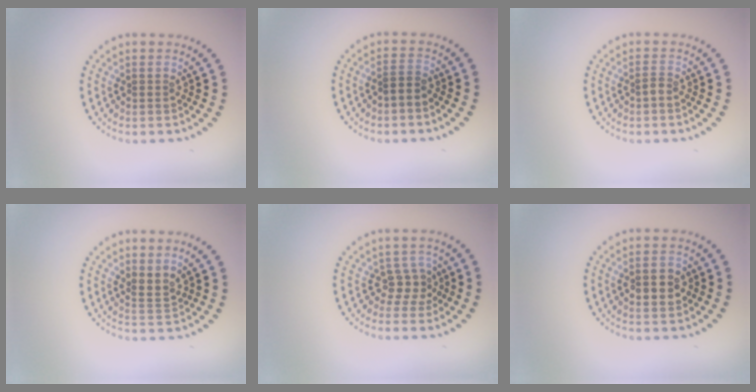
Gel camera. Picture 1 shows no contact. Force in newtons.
{"total": 1.3, "press": 1.0, "slide": 0.8}
{"total": 0.9, "press": 0.6, "slide": 0.7}
{"total": 1.8, "press": 1.3, "slide": 1.2}
{"total": 2.1, "press": 1.6, "slide": 1.4}
{"total": 2.9, "press": 2.9, "slide": 0.1}